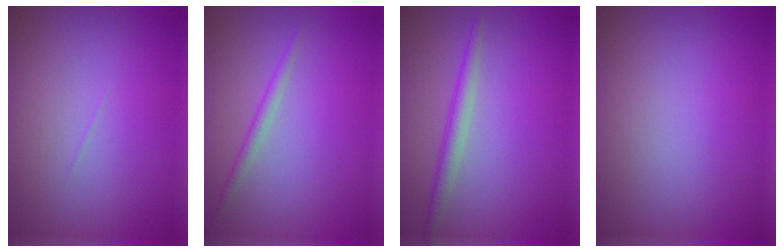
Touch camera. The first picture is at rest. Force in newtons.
{"total": 1.3, "press": 1.3, "slide": 0.1}
{"total": 2.1, "press": 2.1, "slide": 0.0}
{"total": 0.0}